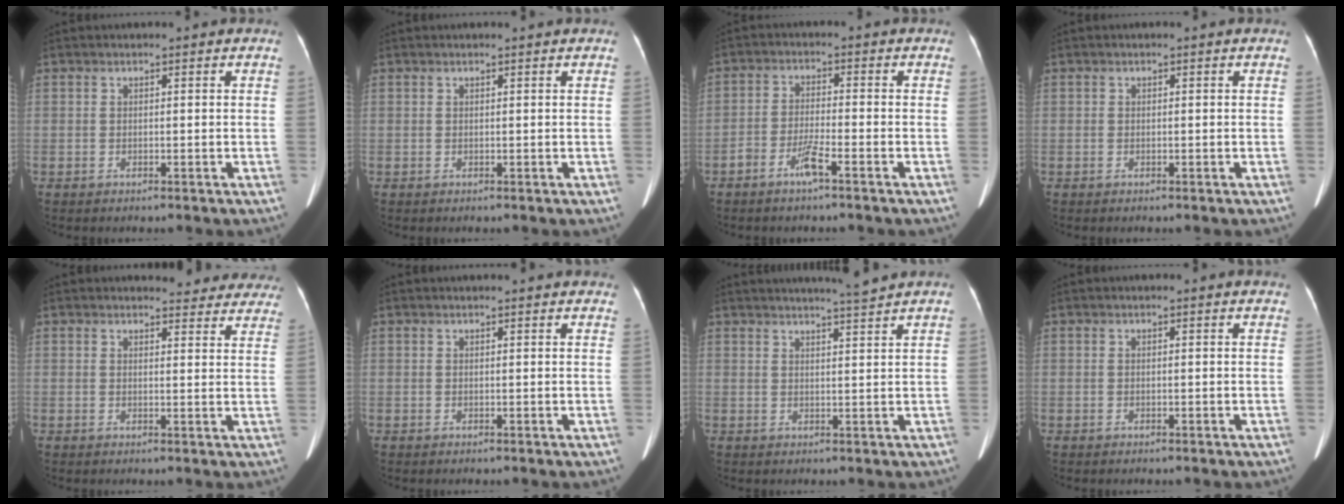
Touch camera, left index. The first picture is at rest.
{"total": 1.1, "force": [1.1, -0.1, 0.3], "torque": [-0.010, 0.009, 0.016]}
{"total": 4.0, "force": [-3.2, 0.0, 2.3], "torque": [-0.049, -0.017, -0.058]}
{"total": 0.0}
{"total": 11.5, "force": [11.0, 3.0, 1.5], "torque": [0.021, -0.024, 0.096]}
{"total": 6.5, "force": [6.1, 0.8, 2.1], "torque": [-0.028, 0.019, 0.058]}
{"total": 5.4, "force": [4.9, -1.5, 1.6], "torque": [-0.028, -0.007, 0.069]}
{"total": 2.0, "force": [2.0, 0.1, 0.5], "torque": [-0.013, 0.008, 0.016]}